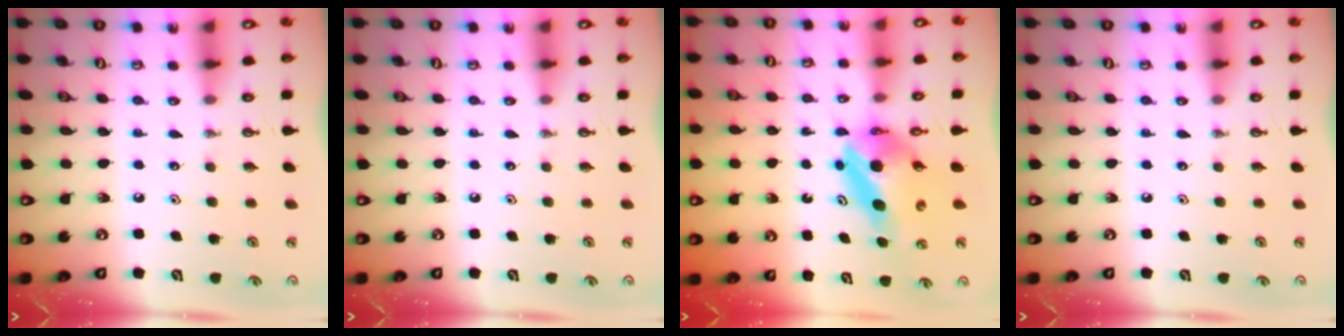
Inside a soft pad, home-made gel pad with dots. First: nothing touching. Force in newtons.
{"total": 0.0}
{"total": 6.5, "press": 6.4, "slide": 0.8}
{"total": 0.0}